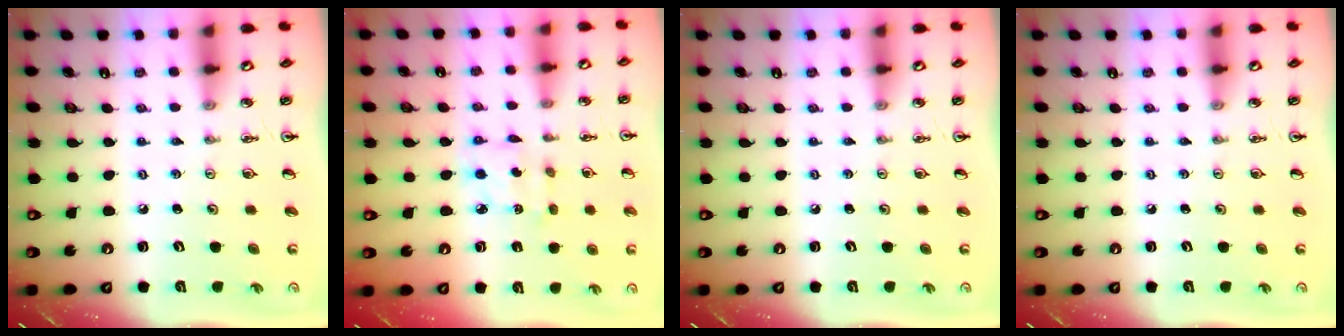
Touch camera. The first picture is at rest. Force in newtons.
{"total": 3.3, "press": 3.3, "slide": 0.1}
{"total": 0.0}
{"total": 0.0}